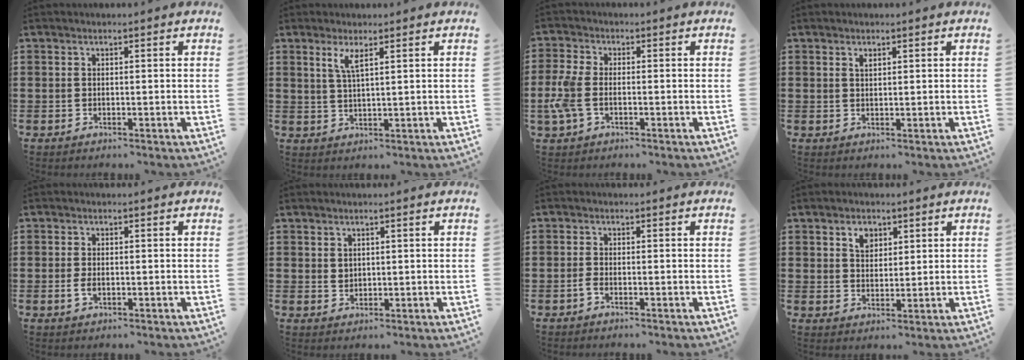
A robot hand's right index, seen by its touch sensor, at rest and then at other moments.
{"total": 3.1, "force": [1.7, 0.5, 2.5], "torque": [-0.055, 0.002, 0.029]}
{"total": 4.9, "force": [-1.2, 2.7, 3.9], "torque": [-0.106, -0.006, -0.031]}
{"total": 0.9, "force": [0.6, 0.5, 0.5], "torque": [-0.013, 0.001, 0.012]}
{"total": 1.8, "force": [-0.4, 0.8, 1.5], "torque": [-0.038, -0.005, -0.008]}
{"total": 1.6, "force": [1.1, 1.0, 0.3], "torque": [-0.008, 0.004, 0.022]}
{"total": 1.2, "force": [-0.8, 0.2, 0.9], "torque": [-0.025, -0.005, -0.017]}
{"total": 3.1, "force": [1.8, 2.1, 1.4], "torque": [-0.027, 0.003, 0.032]}